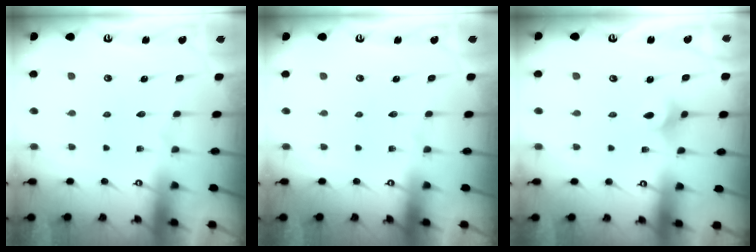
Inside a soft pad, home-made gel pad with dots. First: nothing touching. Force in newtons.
{"total": 0.0}
{"total": 2.8, "press": 2.8, "slide": 0.6}